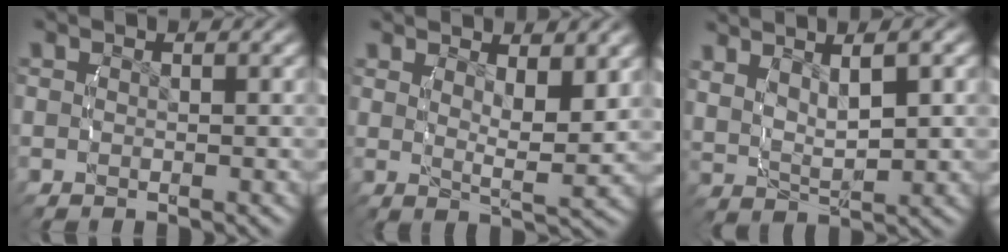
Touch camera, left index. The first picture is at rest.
{"total": 3.4, "force": [2.2, 0.1, 2.5], "torque": [-0.034, -0.012, 0.040]}
{"total": 6.8, "force": [2.7, 3.7, 5.0], "torque": [-0.084, 0.010, 0.045]}